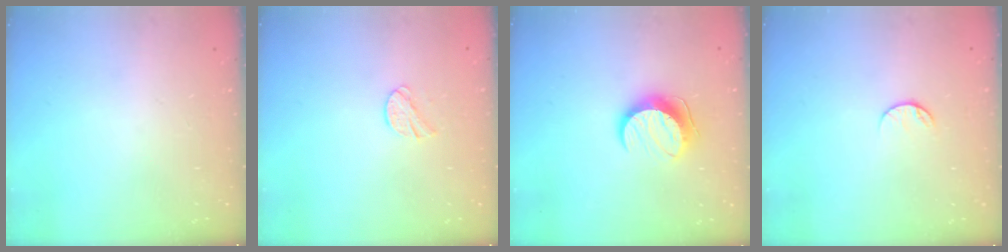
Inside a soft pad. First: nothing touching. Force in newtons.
{"total": 7.4, "press": 7.4, "slide": 1.0}
{"total": 10.1, "press": 10.1, "slide": 0.4}
{"total": 6.1, "press": 6.1, "slide": 0.7}